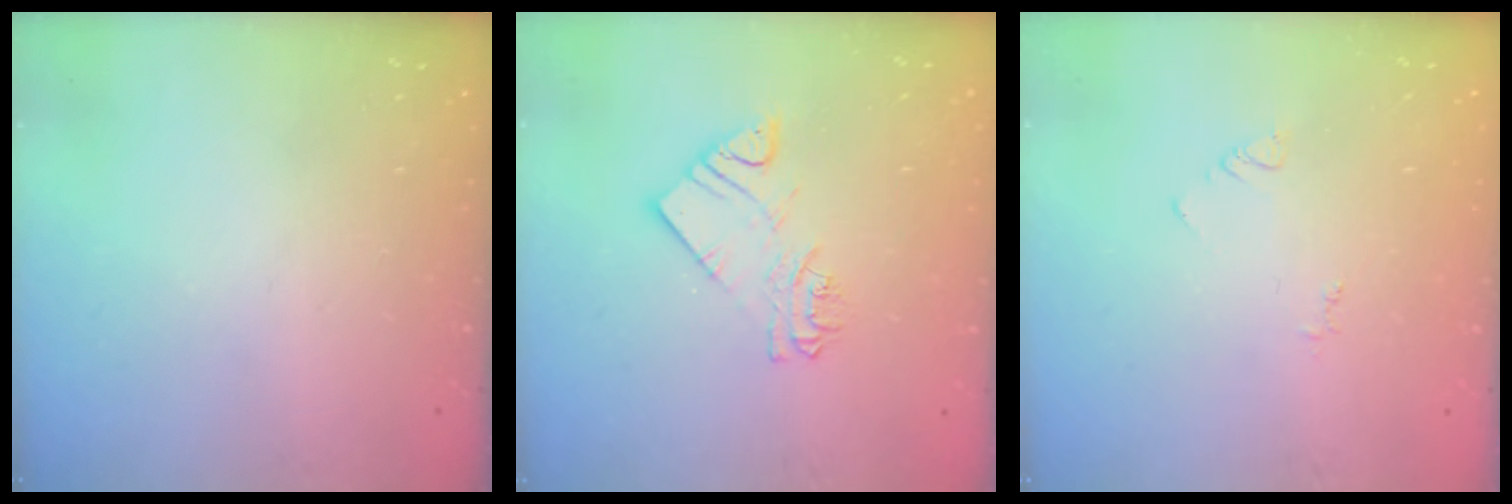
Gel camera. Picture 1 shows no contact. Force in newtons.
{"total": 6.1, "press": 6.1, "slide": 0.3}
{"total": 2.9, "press": 2.9, "slide": 0.4}